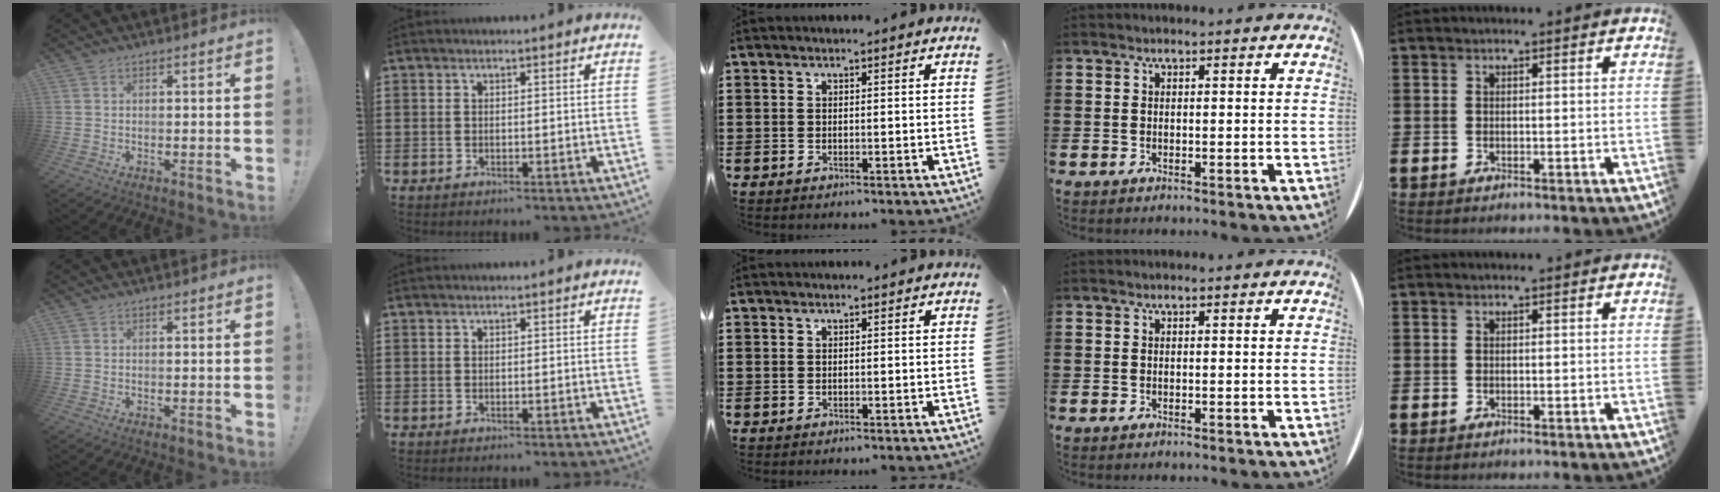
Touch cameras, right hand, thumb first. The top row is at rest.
{}